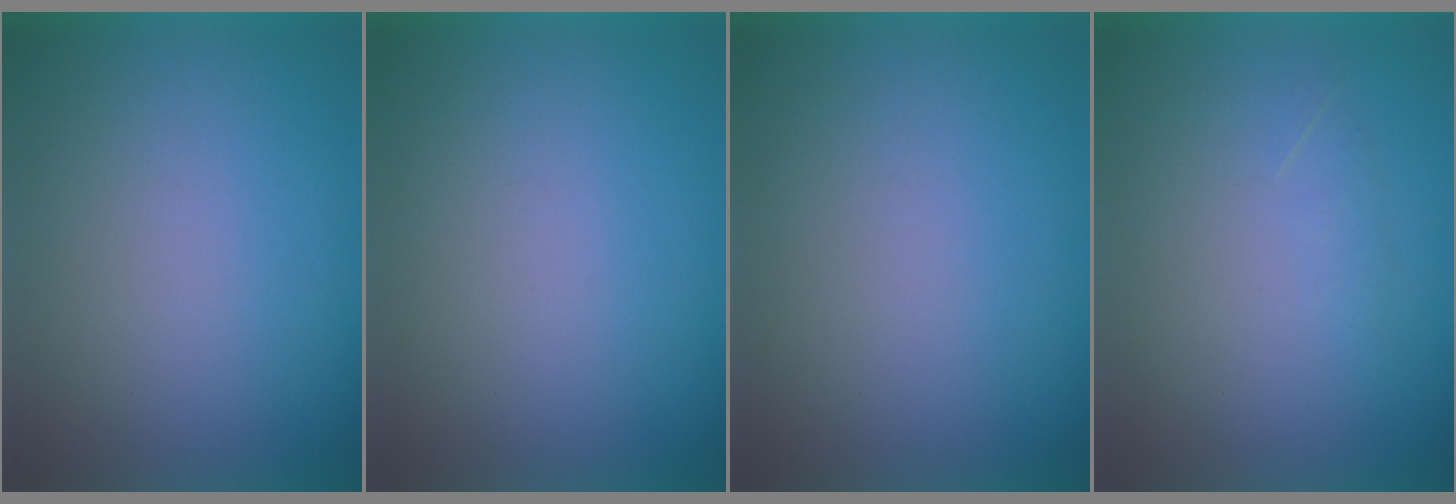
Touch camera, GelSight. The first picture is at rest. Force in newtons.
{"total": 0.0}
{"total": 0.0}
{"total": 1.3}